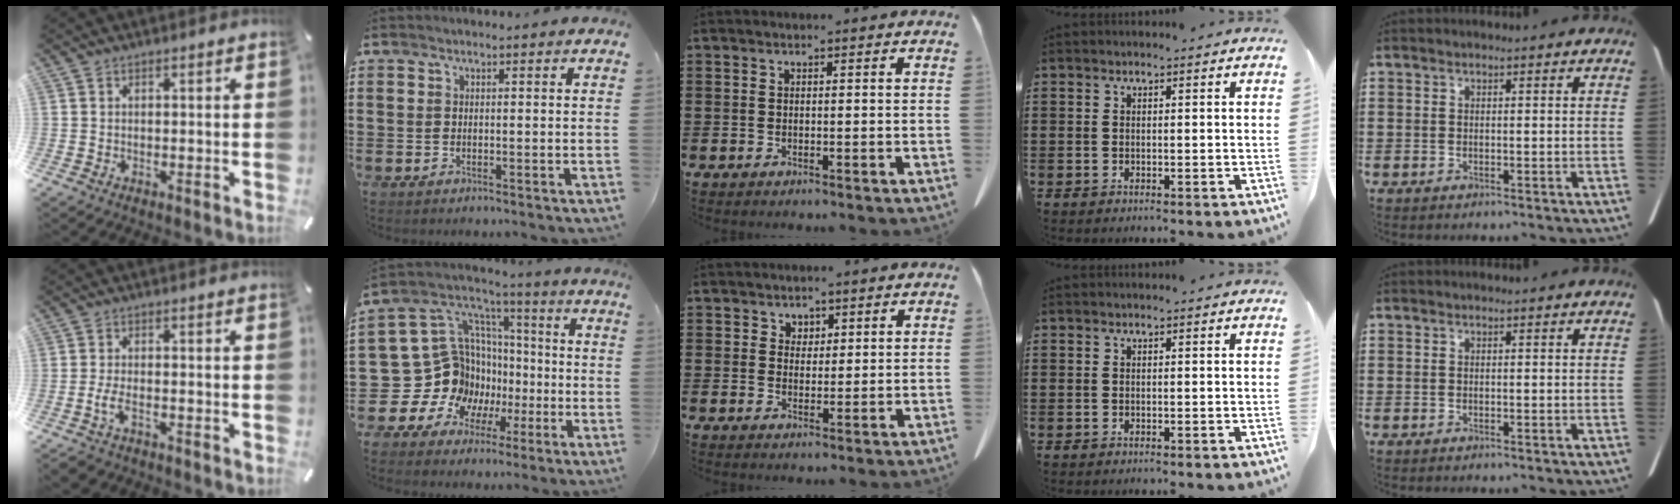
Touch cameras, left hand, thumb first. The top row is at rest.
{"thumb": {"total": 4.3, "force": [-2.2, 1.8, 3.2], "torque": [-0.071, 0.004, -0.044]}, "index": {"total": 15.6, "force": [-3.1, 14.5, 5.0], "torque": [-0.171, -0.026, -0.020]}, "middle": {"total": 2.3, "force": [1.8, 1.4, 0.2], "torque": [-0.002, 0.003, 0.032]}}